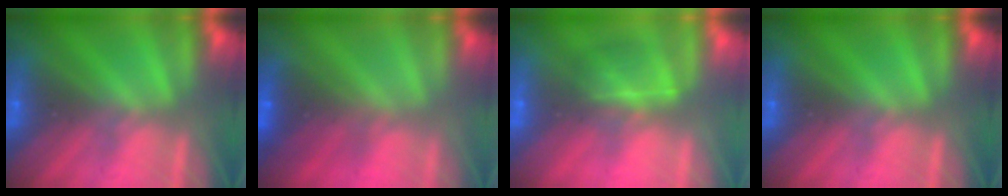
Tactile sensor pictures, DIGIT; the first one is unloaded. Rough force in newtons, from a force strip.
{"total": 2.1}
{"total": 5.3}
{"total": 0.0}